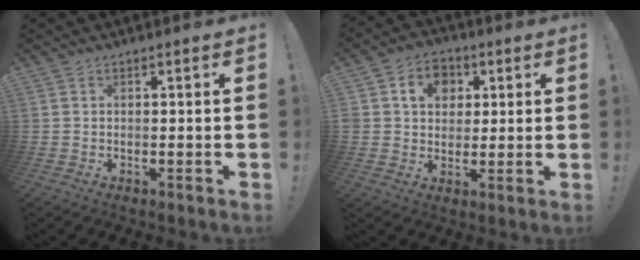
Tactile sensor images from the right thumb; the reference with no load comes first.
{"total": 10.0, "force": [3.5, 8.3, 4.3], "torque": [-0.065, -0.004, 0.068]}